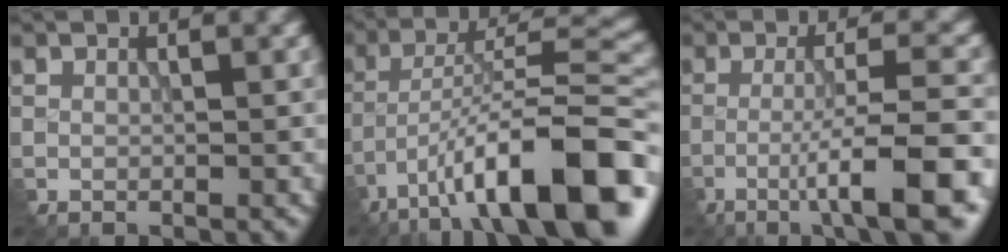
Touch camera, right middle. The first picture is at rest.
{"total": 13.5, "force": [-8.1, 3.6, 10.2], "torque": [-0.154, 0.011, -0.136]}
{"total": 8.0, "force": [-3.9, 1.2, 6.9], "torque": [-0.107, 0.009, -0.067]}